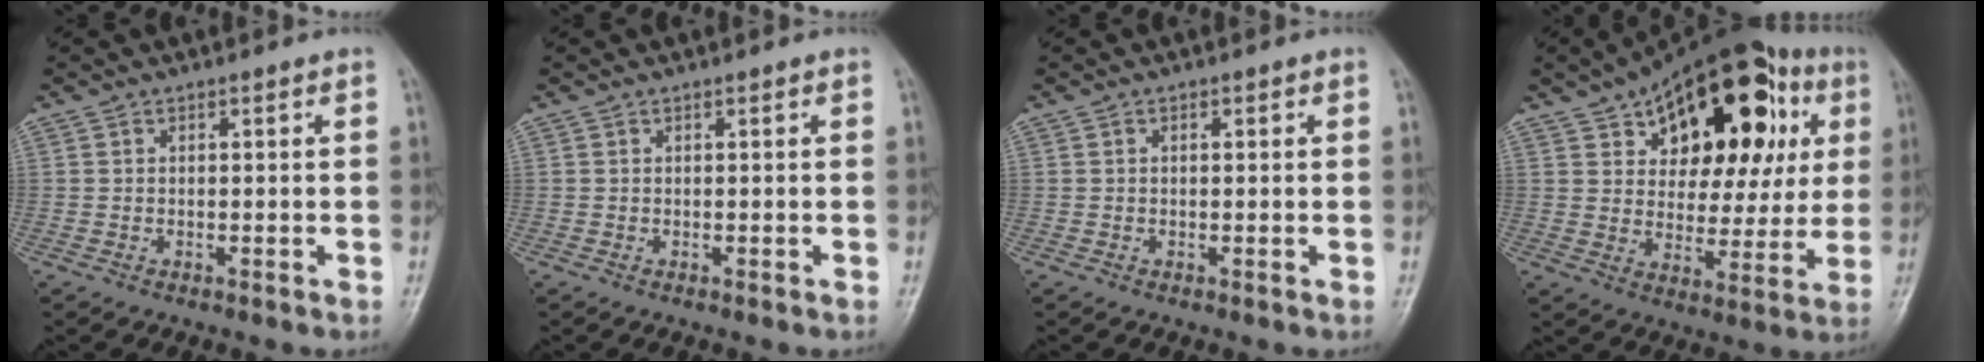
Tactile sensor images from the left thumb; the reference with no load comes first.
{"total": 0.0}
{"total": 0.8, "force": [0.1, 0.5, 0.6], "torque": [-0.008, 0.000, 0.001]}
{"total": 24.6, "force": [9.8, 13.6, 18.0], "torque": [-0.217, 0.013, 0.145]}